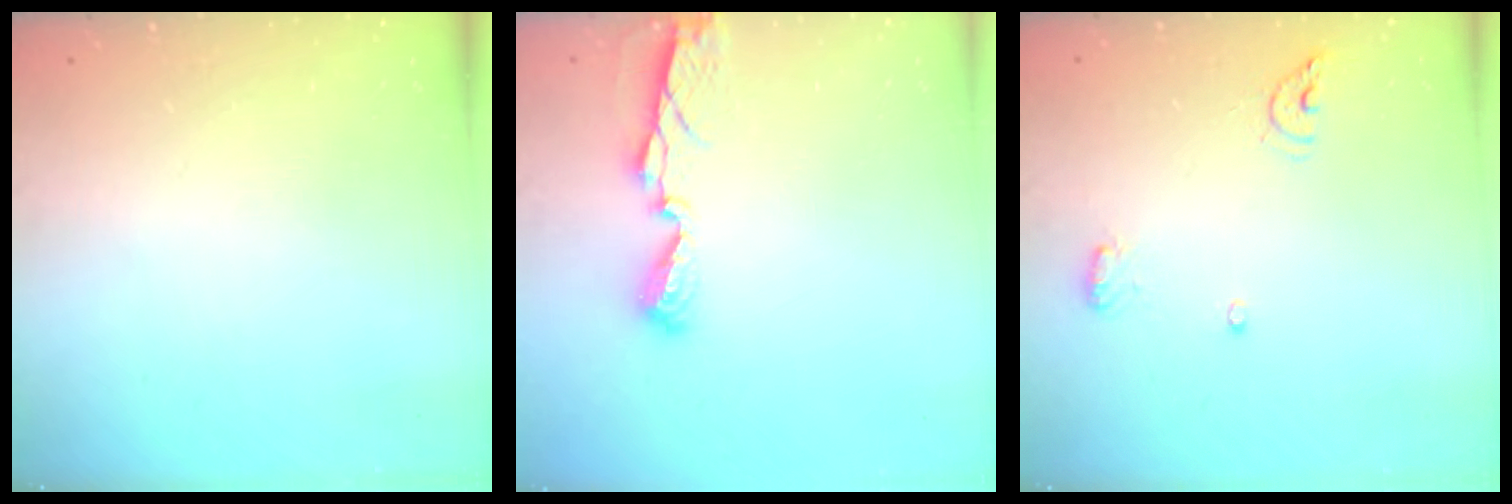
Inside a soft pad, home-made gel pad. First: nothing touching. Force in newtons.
{"total": 7.2, "press": 7.2, "slide": 0.5}
{"total": 6.8, "press": 6.7, "slide": 1.2}